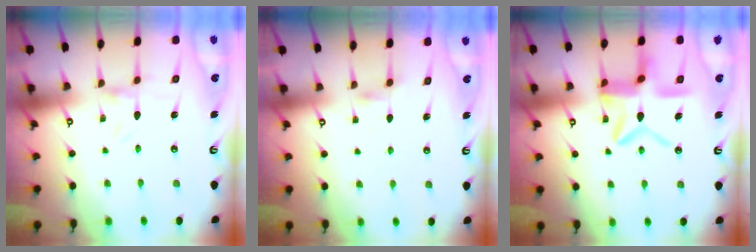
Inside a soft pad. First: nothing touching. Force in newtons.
{"total": 2.6, "press": 2.5, "slide": 0.6}
{"total": 14.5, "press": 14.4, "slide": 1.5}